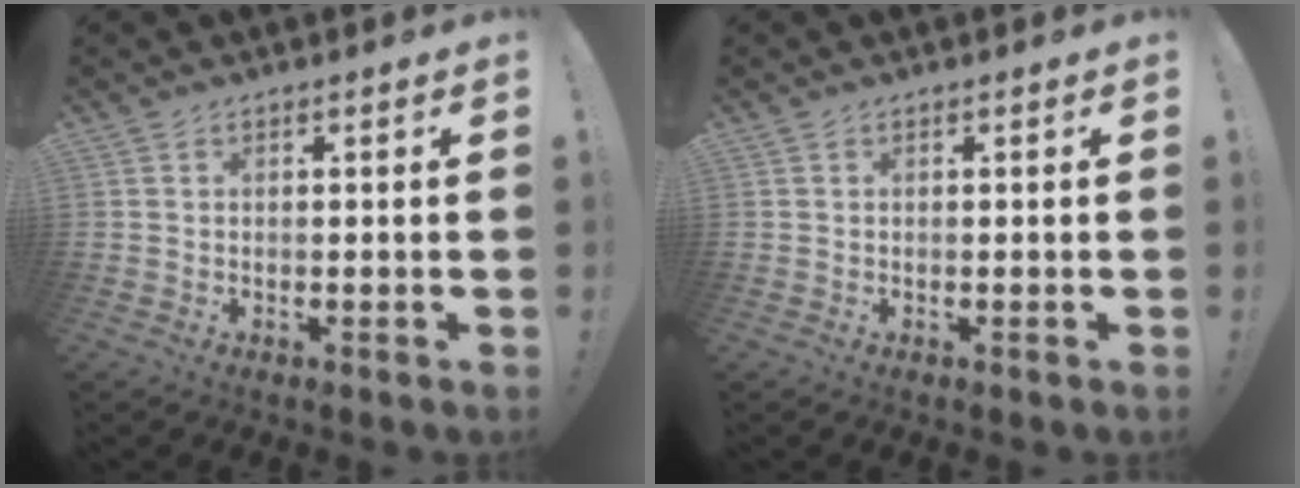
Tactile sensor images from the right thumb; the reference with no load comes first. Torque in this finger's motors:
{"motor_torque": [0.00, 0.00, 0.00, 0.00, 0.00]}